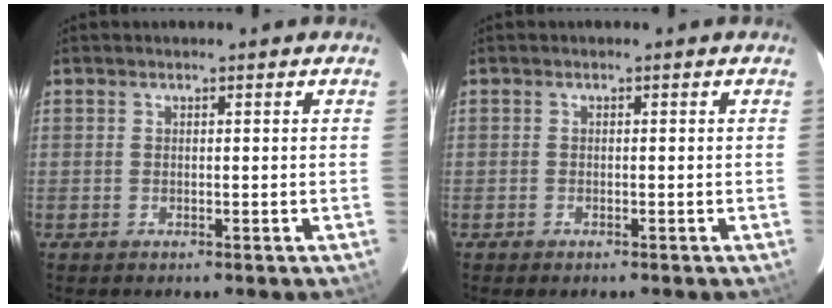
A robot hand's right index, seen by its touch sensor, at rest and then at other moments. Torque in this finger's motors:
{"motor_torque": [-0.15, -0.11, 0.10, 0.01]}